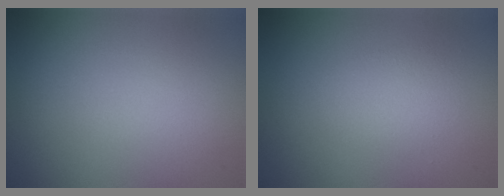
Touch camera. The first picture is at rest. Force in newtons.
{"total": 2.0, "press": 2.0, "slide": 0.1}